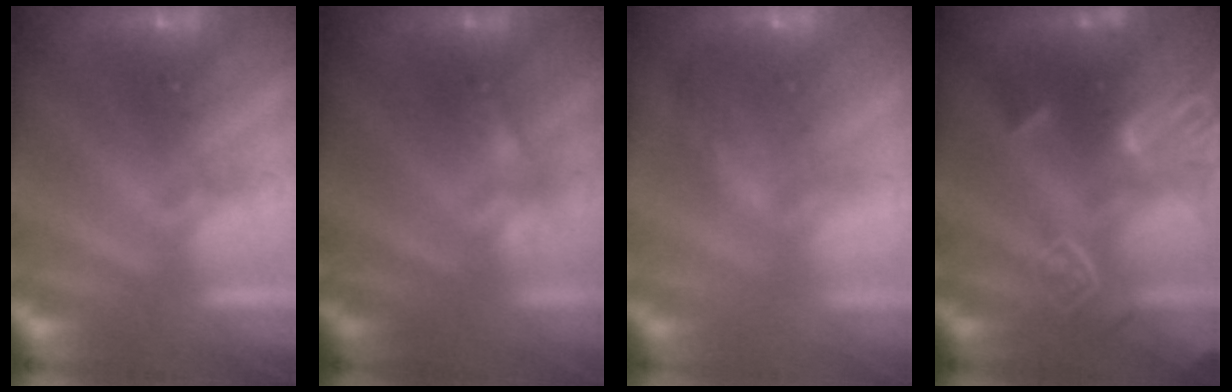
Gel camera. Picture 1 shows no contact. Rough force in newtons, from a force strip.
{"total": 2.4}
{"total": 8.5}
{"total": 3.1}